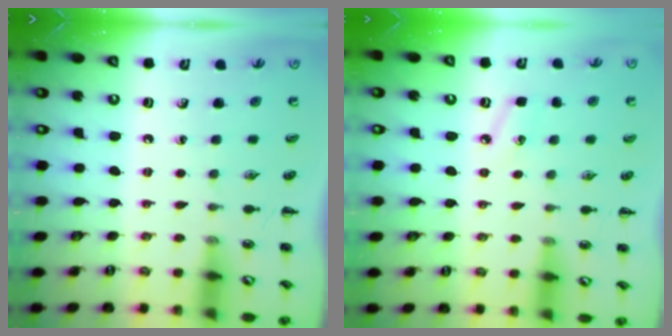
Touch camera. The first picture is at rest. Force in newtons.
{"total": 5.2, "press": 5.0, "slide": 1.4}